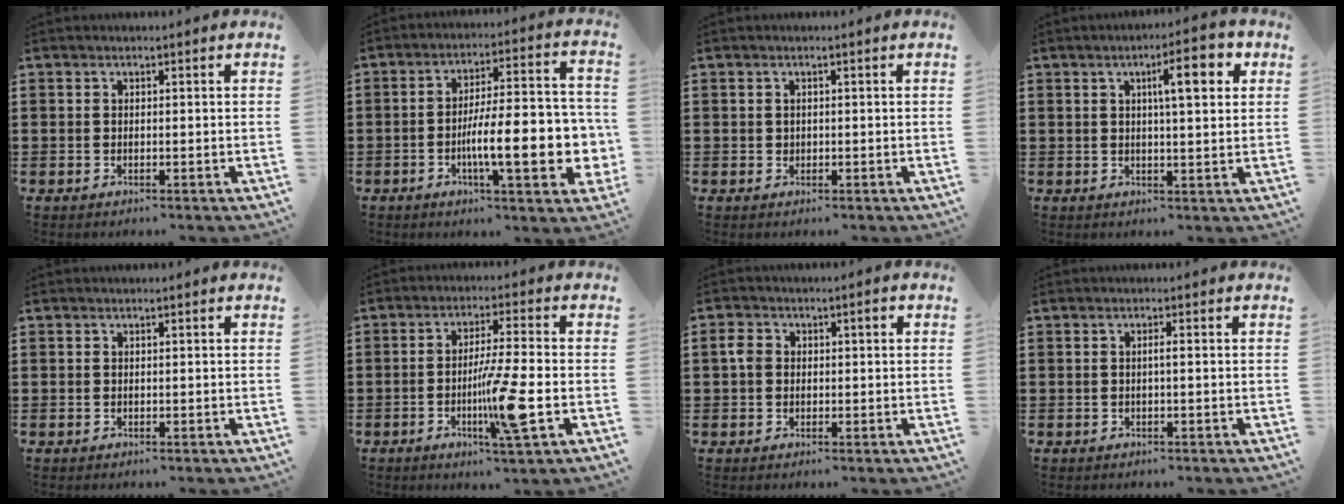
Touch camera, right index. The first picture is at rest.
{"total": 13.9, "force": [-3.6, 3.6, 13.0], "torque": [-0.195, -0.011, -0.066]}
{"total": 0.7, "force": [0.2, 0.6, 0.2], "torque": [-0.006, 0.003, 0.004]}
{"total": 7.2, "force": [2.6, 1.8, 6.4], "torque": [-0.099, -0.004, 0.034]}
{"total": 0.0}
{"total": 10.2, "force": [-2.9, 0.3, 9.8], "torque": [-0.179, -0.015, -0.056]}
{"total": 2.7, "force": [-0.1, 1.9, 1.8], "torque": [-0.041, 0.009, -0.005]}
{"total": 0.9, "force": [-0.3, -0.1, 0.9], "torque": [-0.016, -0.005, -0.006]}